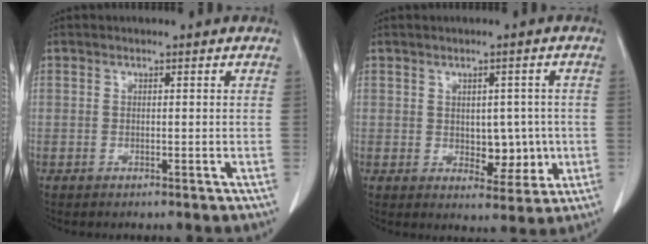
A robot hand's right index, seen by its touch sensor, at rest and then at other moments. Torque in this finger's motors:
{"motor_torque": [0.07, 0.22, 0.22, 0.03]}